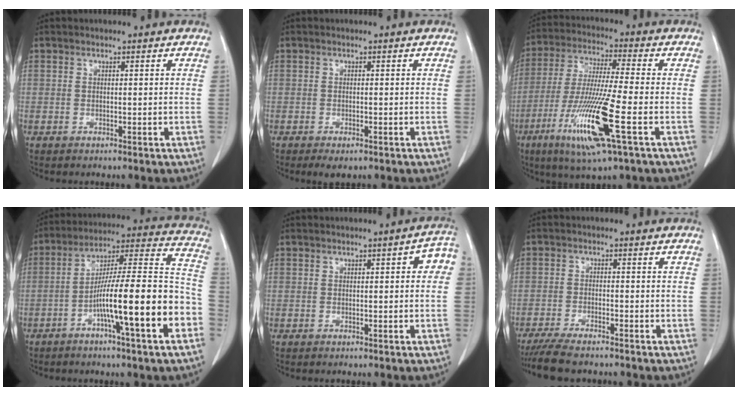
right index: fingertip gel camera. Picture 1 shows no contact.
{"total": 2.2, "force": [-1.4, 0.9, 1.5], "torque": [-0.022, -0.004, -0.014]}
{"total": 15.2, "force": [-5.8, 0.1, 14.0], "torque": [-0.288, -0.030, -0.109]}
{"total": 18.4, "force": [-6.6, 0.9, 17.1], "torque": [-0.249, 0.018, -0.107]}
{"total": 3.1, "force": [0.5, 1.1, 2.9], "torque": [-0.027, 0.013, 0.000]}
{"total": 7.3, "force": [-6.2, 1.1, 3.6], "torque": [-0.058, -0.017, -0.103]}